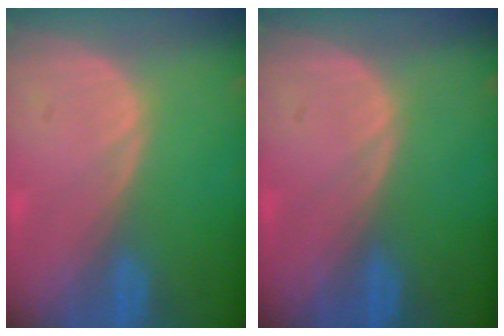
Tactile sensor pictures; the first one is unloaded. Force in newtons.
{"total": 0.0}